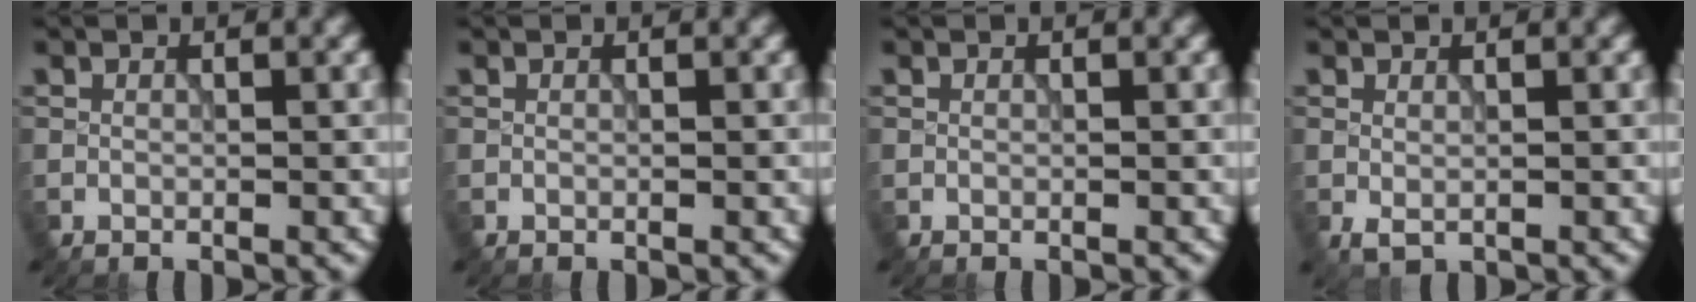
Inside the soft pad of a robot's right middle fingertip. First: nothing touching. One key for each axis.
{"total": 0.0}
{"total": 0.0}
{"total": 0.9, "fx": 0.0, "fy": 0.5, "fz": 0.8, "tx": -0.017, "ty": -0.005, "tz": 0.003}